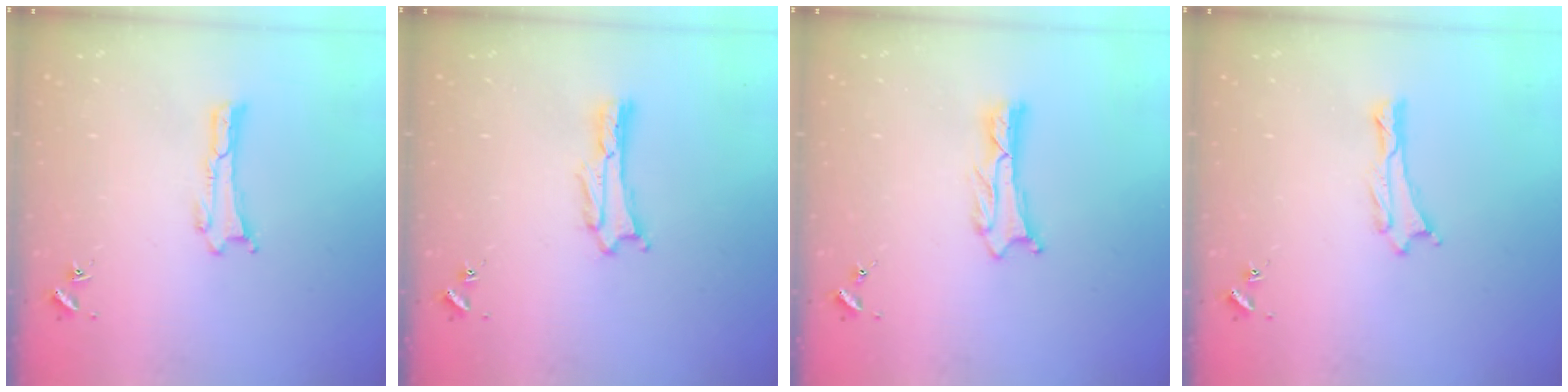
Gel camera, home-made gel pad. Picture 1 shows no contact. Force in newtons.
{"total": 0.0}
{"total": 1.1, "press": 1.1, "slide": 0.2}
{"total": 0.0}